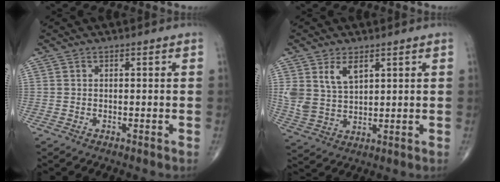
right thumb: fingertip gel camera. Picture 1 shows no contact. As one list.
[{"total": 7.2, "force": [3.5, 4.1, 4.8], "torque": [-0.086, -0.015, 0.079]}]